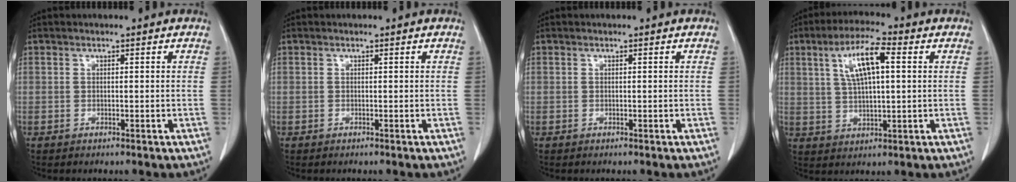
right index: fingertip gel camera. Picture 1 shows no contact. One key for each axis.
{"total": 0.0}
{"total": 0.0}
{"total": 9.0, "fx": 2.7, "fy": 2.1, "fz": 8.3, "tx": -0.158, "ty": 0.015, "tz": 0.052}